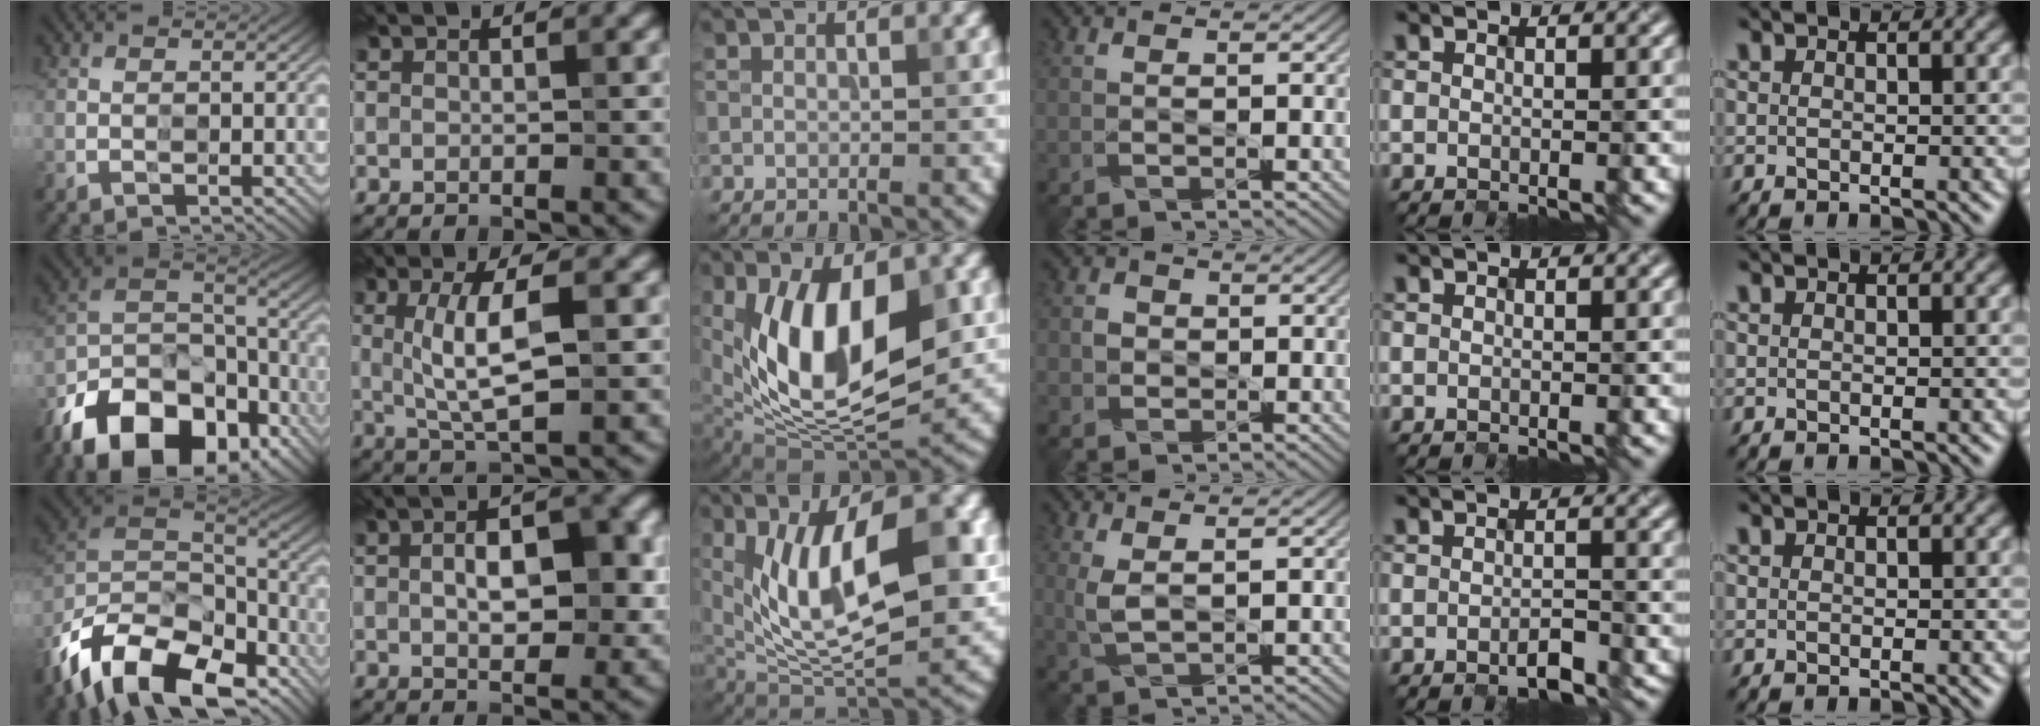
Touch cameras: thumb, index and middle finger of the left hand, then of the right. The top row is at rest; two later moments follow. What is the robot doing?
{"motion": "extract", "object": "keycard holder"}